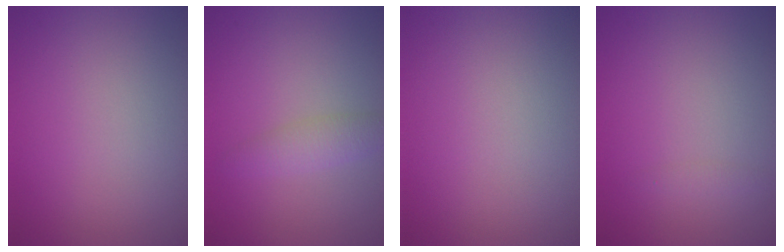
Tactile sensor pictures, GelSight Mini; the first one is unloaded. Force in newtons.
{"total": 1.8, "press": 1.8, "slide": 0.1}
{"total": 0.0}
{"total": 0.6, "press": 0.6, "slide": 0.1}